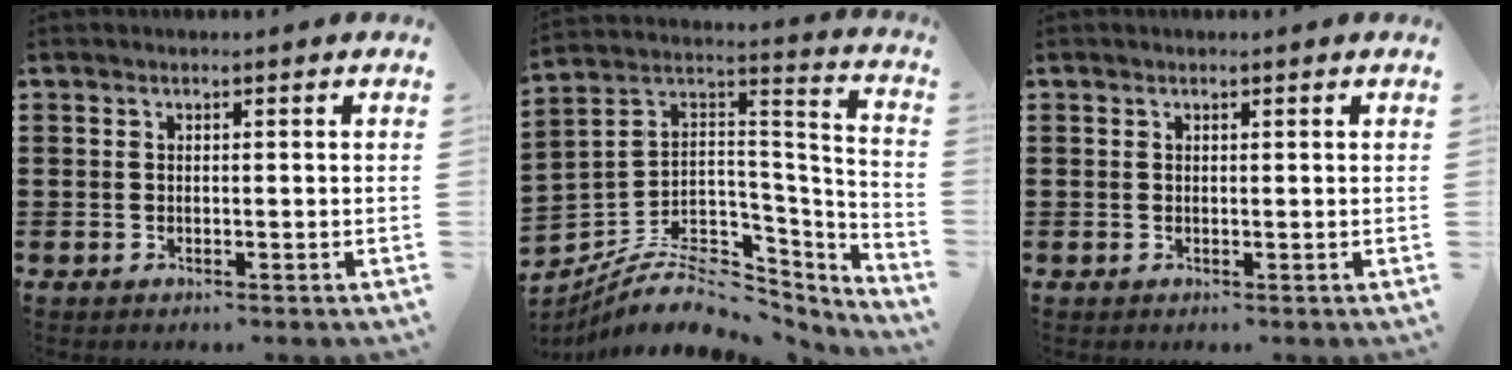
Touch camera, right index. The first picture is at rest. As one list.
[{"total": 8.9, "force": [-6.0, 4.7, 4.6], "torque": [-0.095, 0.007, -0.109]}, {"total": 0.0}]